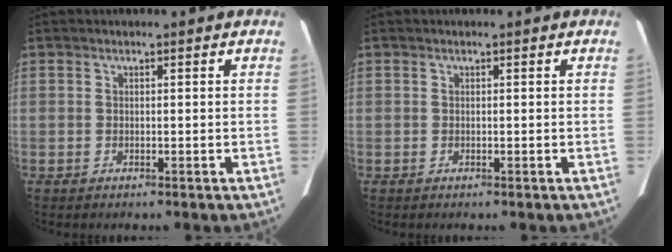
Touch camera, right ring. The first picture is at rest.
{"total": 0.0}